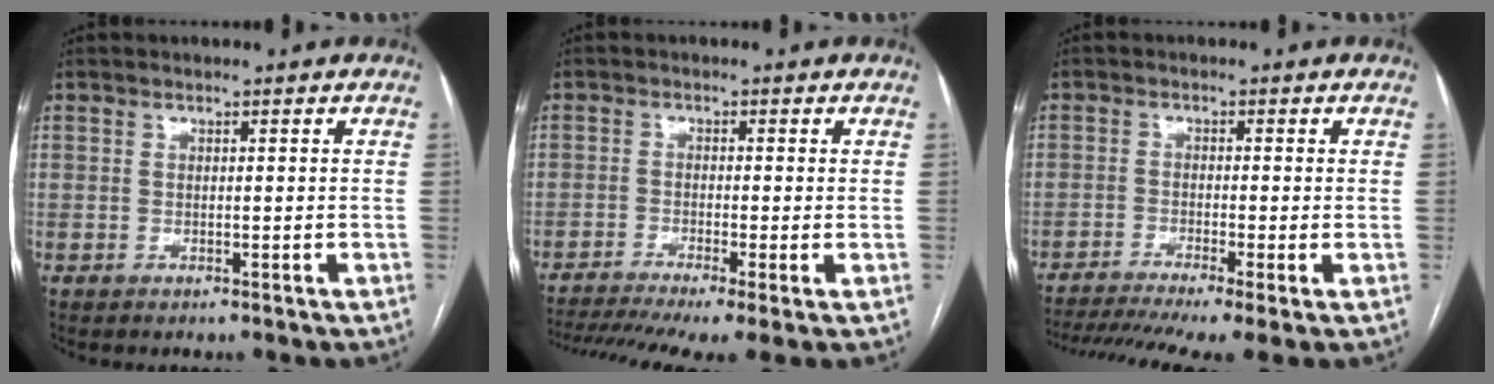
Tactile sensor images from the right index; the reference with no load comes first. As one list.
[{"total": 11.5, "force": [-7.9, 1.6, 8.2], "torque": [-0.154, -0.013, -0.128]}, {"total": 12.2, "force": [-8.7, 1.1, 8.5], "torque": [-0.153, -0.017, -0.138]}]